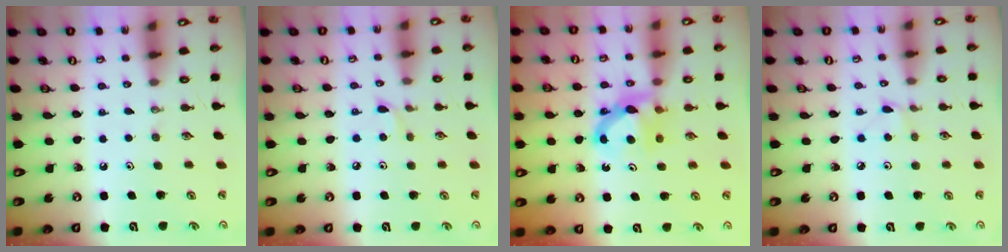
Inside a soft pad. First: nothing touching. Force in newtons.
{"total": 4.6, "press": 4.6, "slide": 0.6}
{"total": 7.8, "press": 7.8, "slide": 0.4}
{"total": 2.8, "press": 2.7, "slide": 0.4}